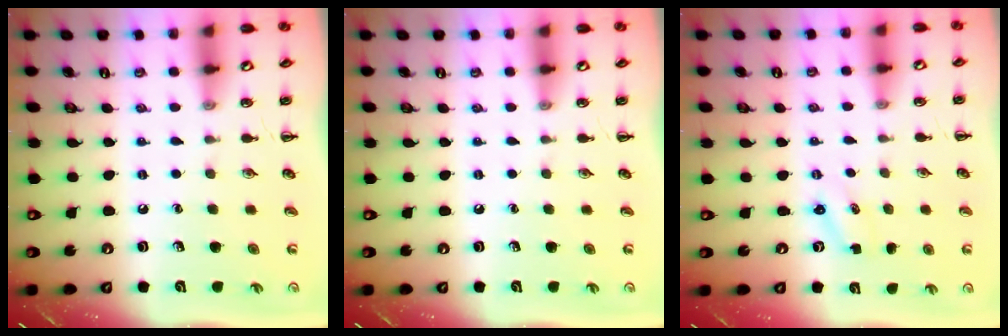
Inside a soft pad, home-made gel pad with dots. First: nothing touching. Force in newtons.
{"total": 0.0}
{"total": 1.9, "press": 1.8, "slide": 0.6}